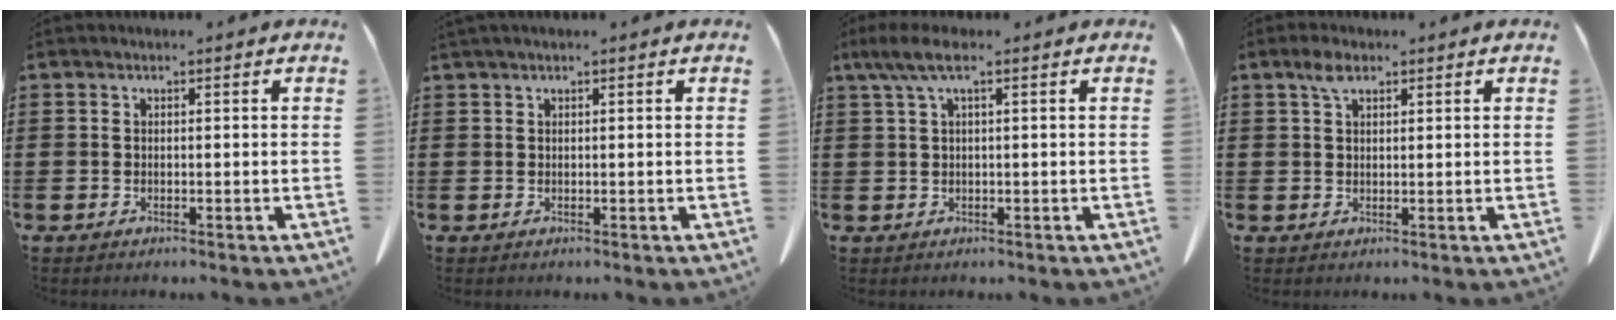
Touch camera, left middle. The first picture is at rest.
{"total": 0.6, "force": [0.4, 0.0, 0.4], "torque": [-0.009, -0.002, 0.010]}
{"total": 3.7, "force": [1.1, 0.6, 3.5], "torque": [-0.083, -0.006, 0.016]}
{"total": 2.6, "force": [1.5, 1.2, 1.7], "torque": [-0.040, 0.005, 0.028]}